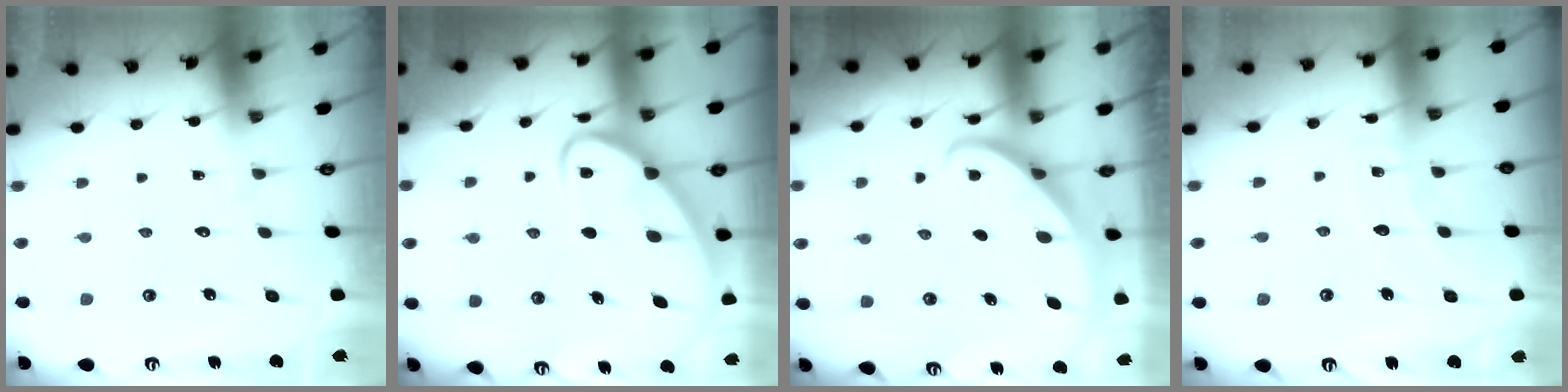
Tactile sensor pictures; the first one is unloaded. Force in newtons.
{"total": 6.4, "press": 6.3, "slide": 0.8}
{"total": 2.5, "press": 2.5, "slide": 0.1}
{"total": 5.9, "press": 5.9, "slide": 0.6}